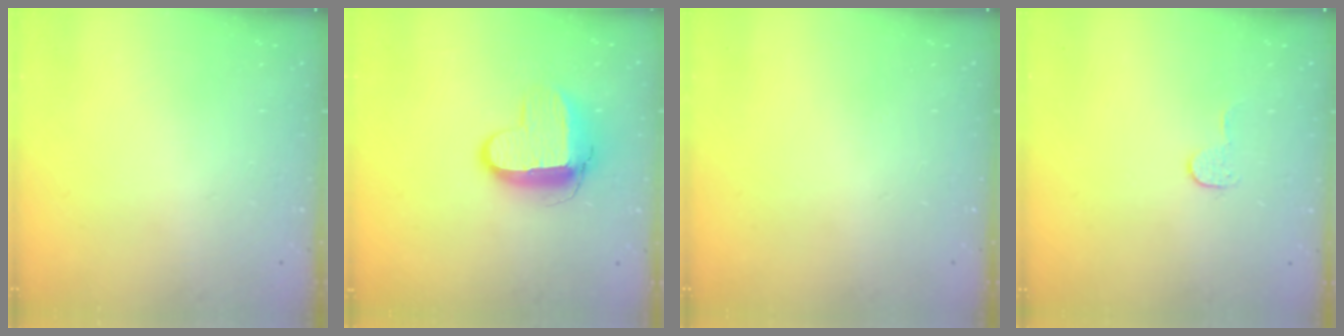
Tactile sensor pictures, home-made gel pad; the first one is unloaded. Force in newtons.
{"total": 11.1, "press": 11.0, "slide": 0.9}
{"total": 0.0}
{"total": 5.7, "press": 5.7, "slide": 0.2}